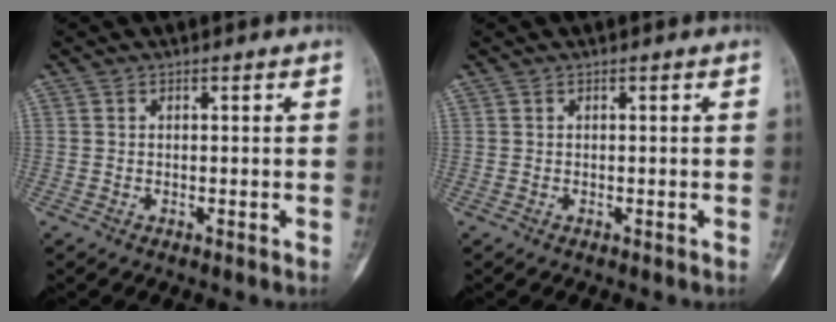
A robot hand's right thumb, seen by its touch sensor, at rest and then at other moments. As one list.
[{"total": 0.0}]